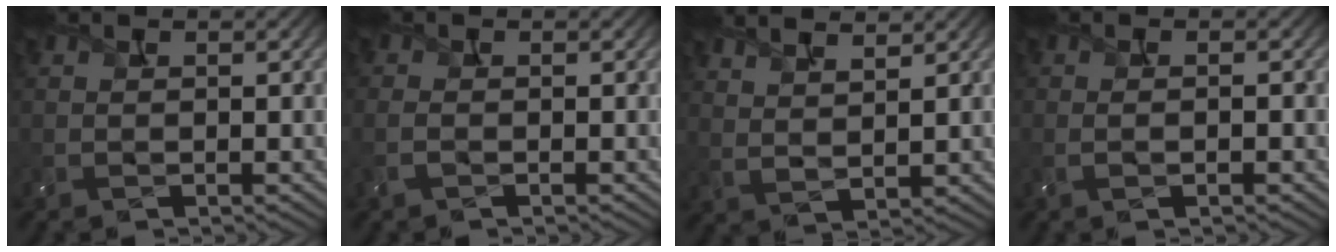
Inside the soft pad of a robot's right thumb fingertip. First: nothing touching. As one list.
[{"total": 1.6, "force": [-0.7, 0.8, 1.2], "torque": [-0.037, -0.002, -0.022]}, {"total": 5.2, "force": [4.1, 1.3, 2.9], "torque": [-0.053, 0.003, 0.070]}, {"total": 1.8, "force": [-0.3, 0.4, 1.7], "torque": [-0.020, -0.001, -0.010]}]